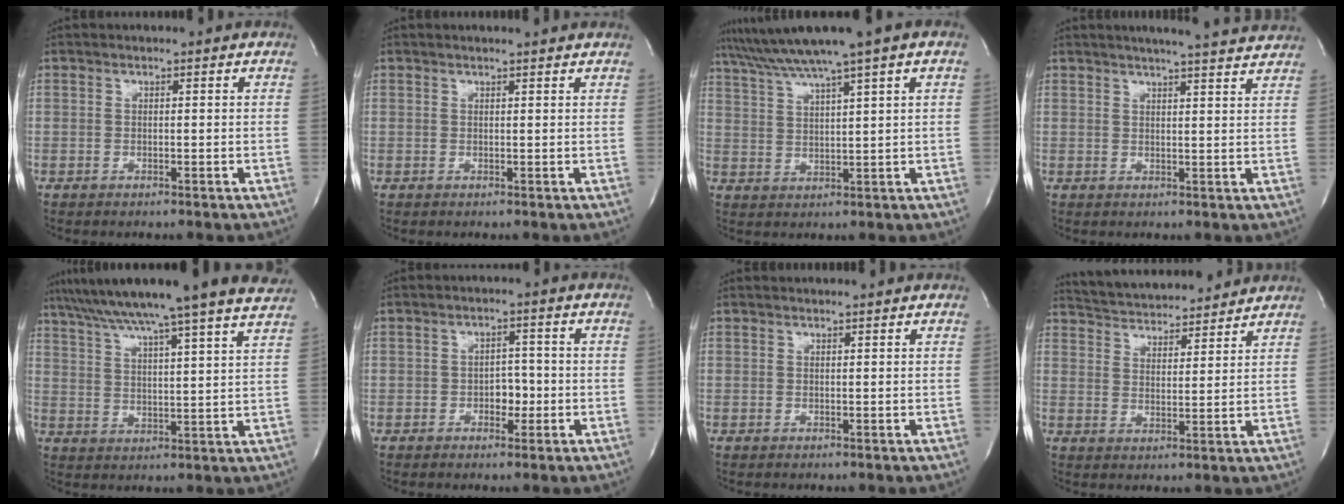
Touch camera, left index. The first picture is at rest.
{"total": 3.1, "force": [2.9, 0.0, 1.1], "torque": [-0.019, 0.010, 0.031]}
{"total": 8.5, "force": [6.3, -1.7, 5.5], "torque": [-0.099, 0.026, 0.112]}
{"total": 12.3, "force": [11.2, 0.2, 5.0], "torque": [-0.074, 0.000, 0.129]}
{"total": 23.9, "force": [20.8, -1.1, 11.9], "torque": [-0.206, -0.010, 0.283]}
{"total": 3.0, "force": [-1.0, 1.9, 2.1], "torque": [-0.022, 0.007, -0.014]}
{"total": 2.2, "force": [2.1, 0.0, 0.4], "torque": [-0.009, 0.012, 0.027]}
{"total": 14.3, "force": [13.6, 2.3, 4.0], "torque": [-0.068, 0.021, 0.205]}